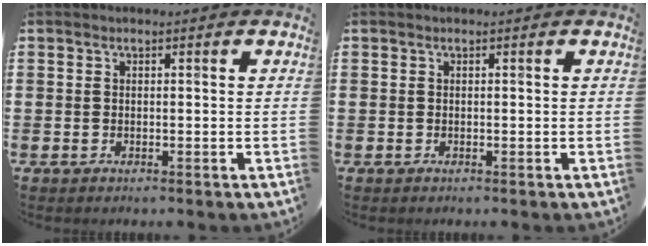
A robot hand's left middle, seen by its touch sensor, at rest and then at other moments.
{"total": 0.0}